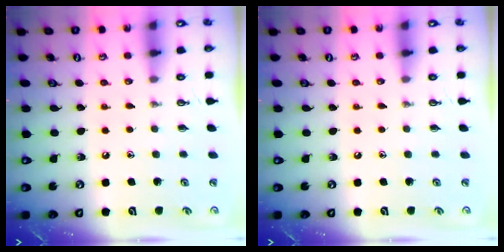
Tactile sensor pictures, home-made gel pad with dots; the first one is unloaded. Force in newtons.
{"total": 0.0}